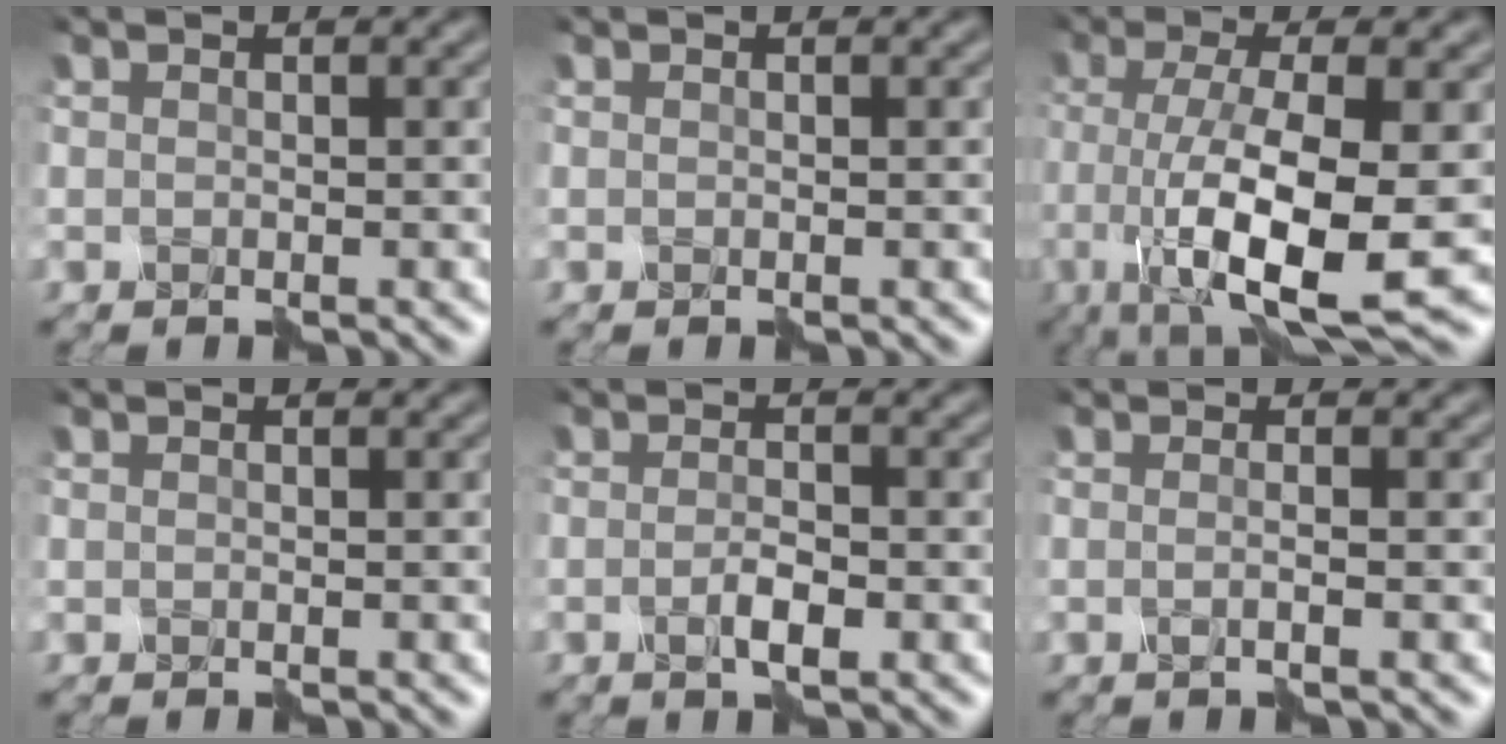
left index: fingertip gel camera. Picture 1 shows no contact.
{"total": 0.0}
{"total": 10.0, "force": [-2.5, 2.5, 9.4], "torque": [-0.168, -0.013, -0.037]}
{"total": 0.0}
{"total": 1.8, "force": [-0.6, 0.3, 1.6], "torque": [-0.034, 0.001, -0.013]}
{"total": 1.6, "force": [0.0, 0.4, 1.5], "torque": [-0.014, -0.006, -0.018]}